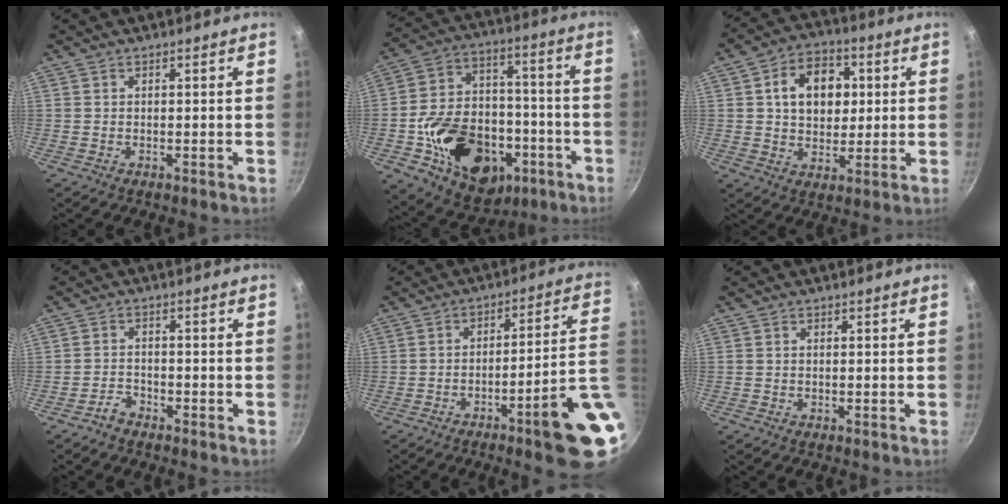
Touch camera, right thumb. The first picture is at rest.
{"total": 25.1, "force": [-8.4, 17.8, 15.7], "torque": [-0.226, 0.062, -0.113]}
{"total": 12.5, "force": [2.6, 9.3, 7.9], "torque": [-0.083, 0.006, 0.035]}
{"total": 2.6, "force": [-2.2, 1.2, 0.7], "torque": [-0.011, 0.025, -0.039]}
{"total": 15.7, "force": [-3.9, 2.4, 15.0], "torque": [-0.181, 0.029, -0.049]}
{"total": 0.0}